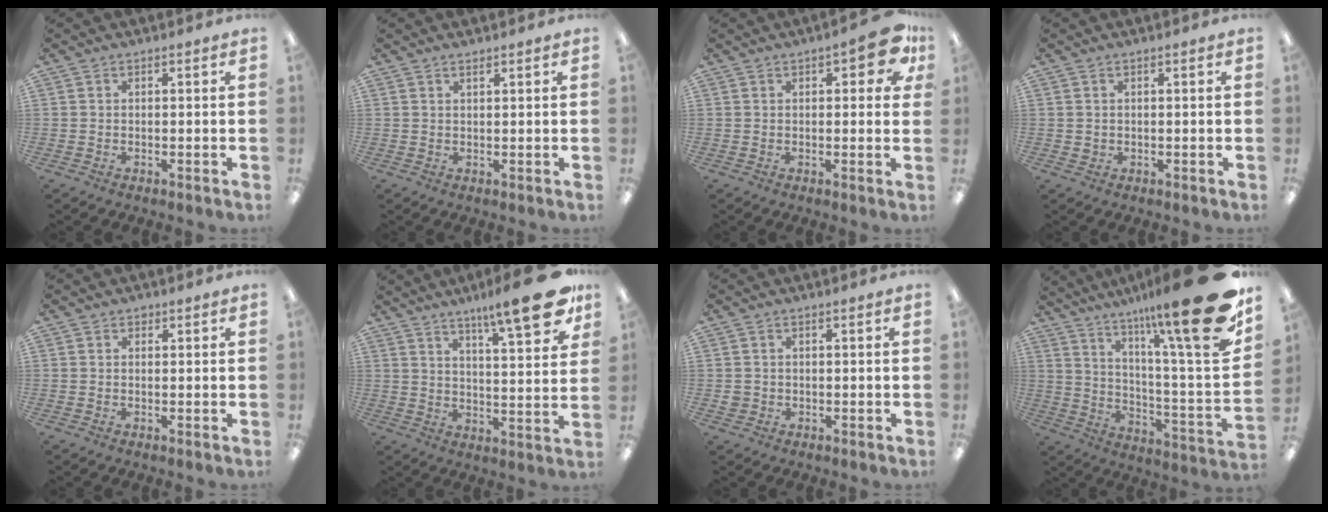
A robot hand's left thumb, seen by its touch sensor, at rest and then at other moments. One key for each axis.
{"total": 1.4, "fx": 1.2, "fy": 0.2, "fz": 0.8, "tx": -0.018, "ty": 0.000, "tz": 0.021}
{"total": 8.2, "fx": 3.4, "fy": 3.0, "fz": 6.9, "tx": -0.084, "ty": -0.006, "tz": 0.051}
{"total": 0.9, "fx": 0.6, "fy": 0.6, "fz": 0.5, "tx": -0.010, "ty": 0.003, "tz": 0.009}
{"total": 0.8, "fx": 0.6, "fy": 0.4, "fz": 0.4, "tx": -0.002, "ty": -0.001, "tz": 0.008}
{"total": 16.0, "fx": 11.0, "fy": 3.2, "fz": 11.2, "tx": -0.160, "ty": -0.066, "tz": 0.170}
{"total": 1.6, "fx": 0.2, "fy": 1.4, "fz": 0.7, "tx": -0.016, "ty": 0.004, "tz": 0.001}
{"total": 24.9, "fx": 15.5, "fy": 3.5, "fz": 19.1, "tx": -0.282, "ty": -0.112, "tz": 0.247}